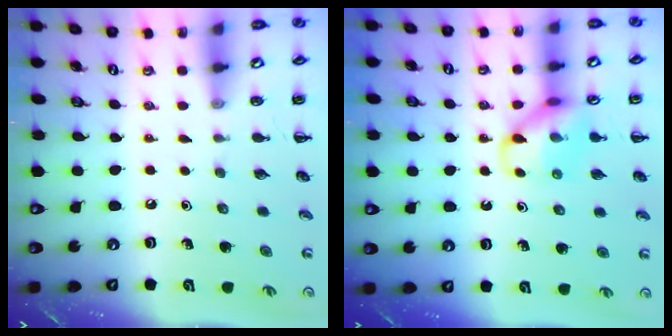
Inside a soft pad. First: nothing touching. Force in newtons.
{"total": 10.5, "press": 10.5, "slide": 0.7}